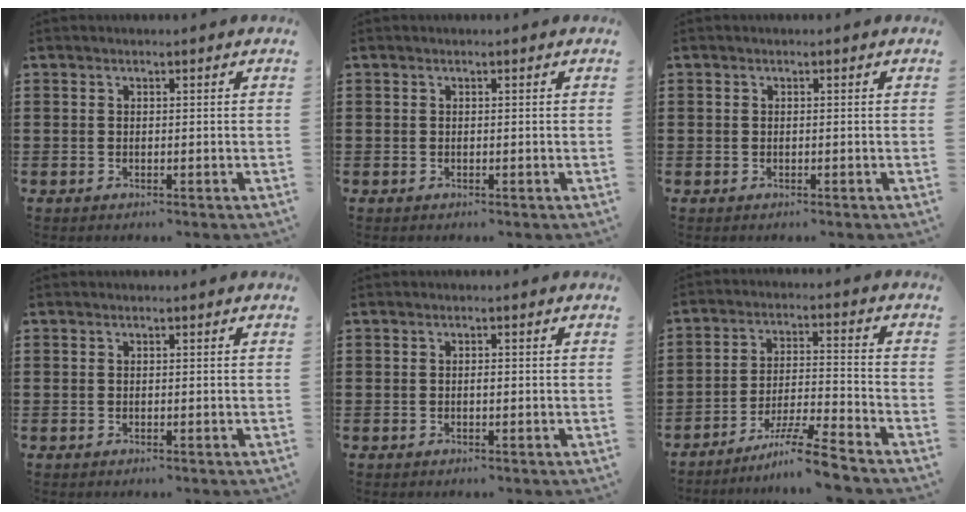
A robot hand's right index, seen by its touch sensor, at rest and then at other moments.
{"total": 0.0}
{"total": 0.0}
{"total": 0.0}
{"total": 0.7, "force": [0.0, 0.2, 0.7], "torque": [-0.014, -0.004, 0.000]}
{"total": 7.7, "force": [-6.5, -0.3, 4.1], "torque": [-0.079, -0.004, -0.126]}